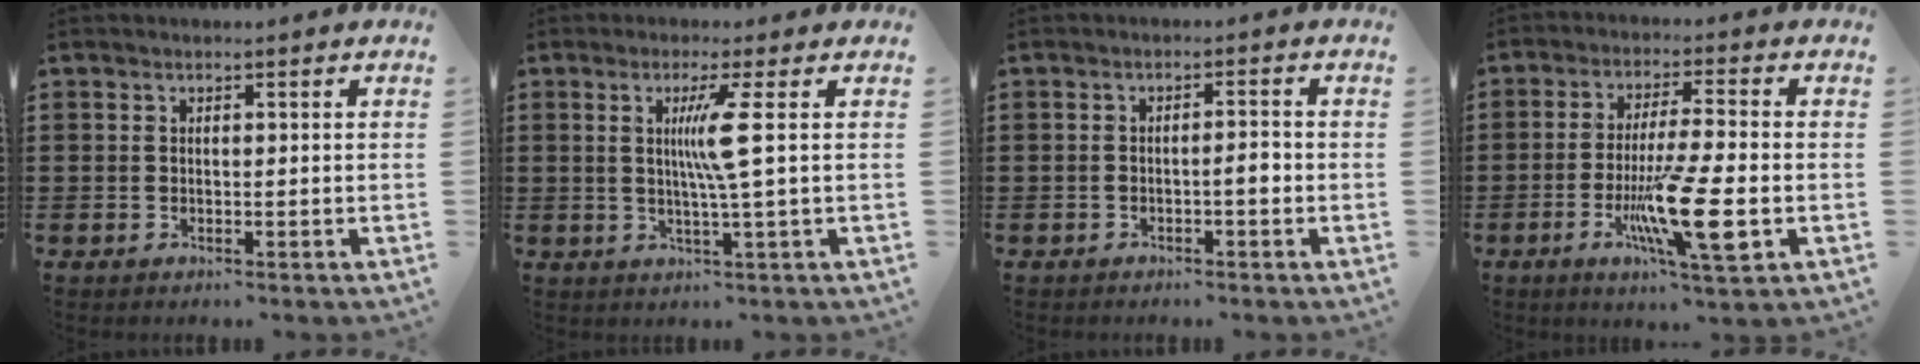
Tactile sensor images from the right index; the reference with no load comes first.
{"total": 4.7, "force": [0.9, -1.1, 4.4], "torque": [-0.085, -0.012, 0.012]}
{"total": 2.0, "force": [-0.6, 0.3, 1.9], "torque": [-0.035, 0.001, -0.011]}
{"total": 13.0, "force": [-3.6, 2.1, 12.3], "torque": [-0.236, -0.015, -0.064]}